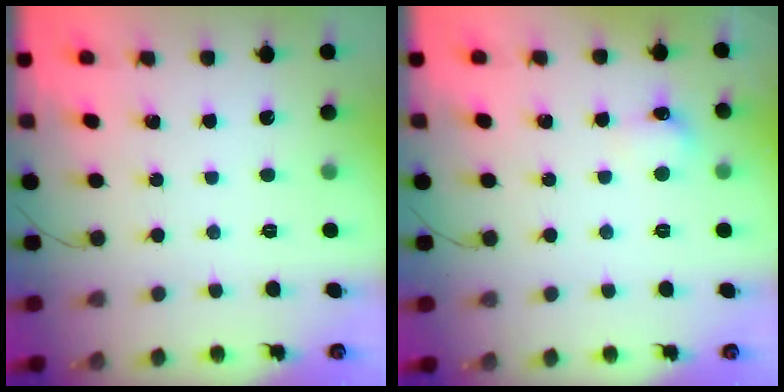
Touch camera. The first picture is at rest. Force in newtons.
{"total": 7.0, "press": 6.8, "slide": 1.6}